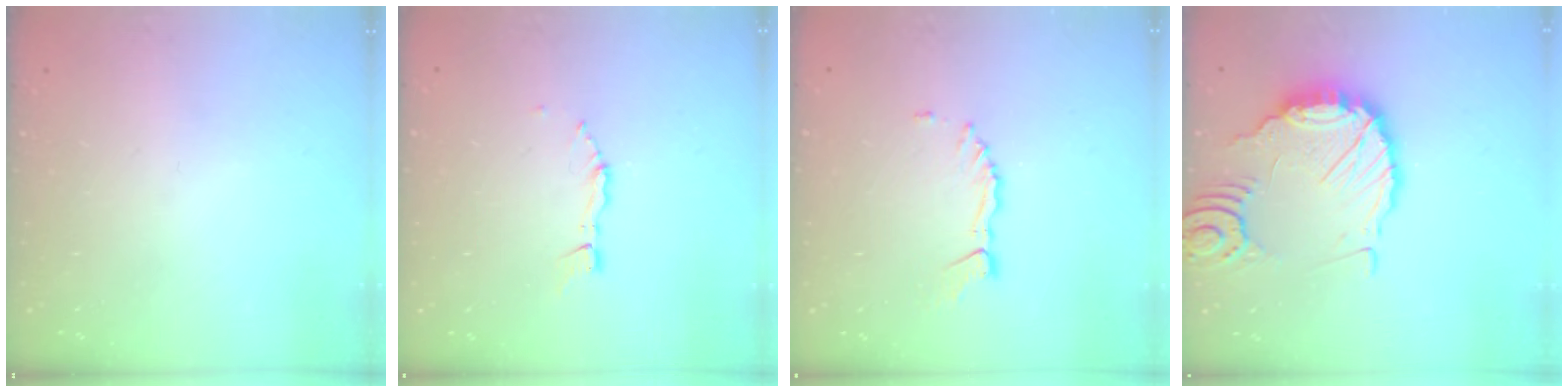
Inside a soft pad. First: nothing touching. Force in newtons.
{"total": 2.9, "press": 2.8, "slide": 0.3}
{"total": 2.9, "press": 2.9, "slide": 0.3}
{"total": 12.8, "press": 12.7, "slide": 1.7}